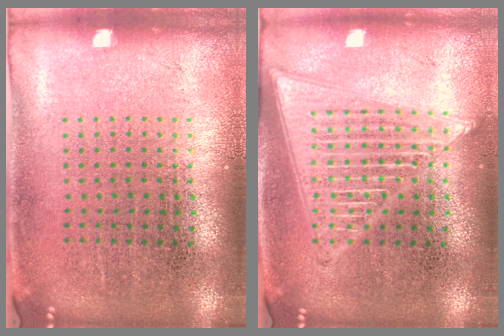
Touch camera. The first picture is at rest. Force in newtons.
{"total": 2.7, "press": 2.7, "slide": 0.2}